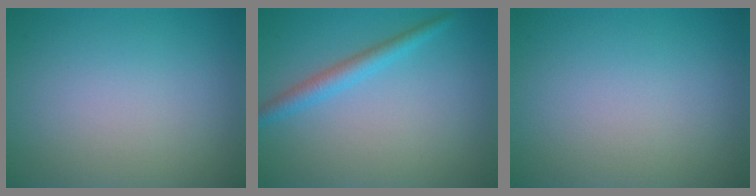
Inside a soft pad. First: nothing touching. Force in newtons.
{"total": 2.3, "press": 2.3, "slide": 0.1}
{"total": 0.0}